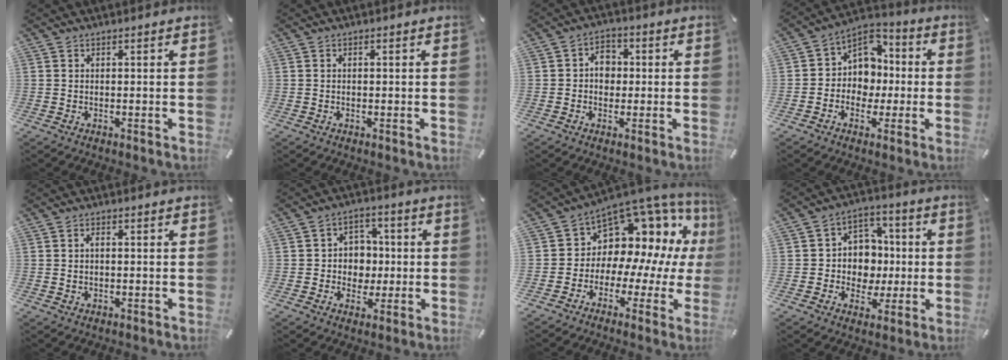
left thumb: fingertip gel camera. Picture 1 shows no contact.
{"total": 0.5, "force": [-0.1, 0.3, 0.4], "torque": [-0.009, 0.000, -0.002]}
{"total": 5.2, "force": [-0.3, 4.3, 2.9], "torque": [-0.035, 0.004, -0.012]}
{"total": 9.1, "force": [-0.6, 8.6, 2.8], "torque": [-0.050, 0.008, -0.007]}
{"total": 1.7, "force": [0.2, 0.9, 1.4], "torque": [-0.030, 0.004, 0.002]}
{"total": 7.5, "force": [-0.6, 7.2, 1.9], "torque": [-0.021, 0.009, -0.010]}
{"total": 10.8, "force": [6.5, 7.7, 3.8], "torque": [-0.069, -0.087, 0.117]}
{"total": 10.2, "force": [-1.0, 9.8, 2.5], "torque": [-0.035, 0.008, -0.009]}